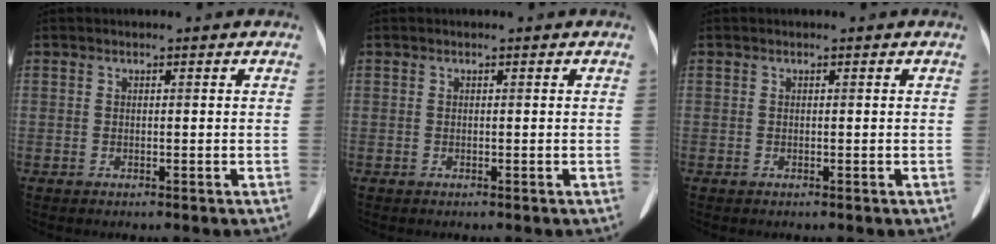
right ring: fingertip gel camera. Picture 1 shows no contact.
{"total": 0.0}
{"total": 0.0}